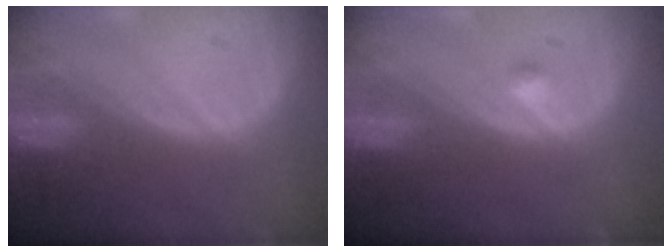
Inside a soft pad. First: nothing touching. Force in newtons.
{"total": 1.0, "press": 1.0, "slide": 0.1}